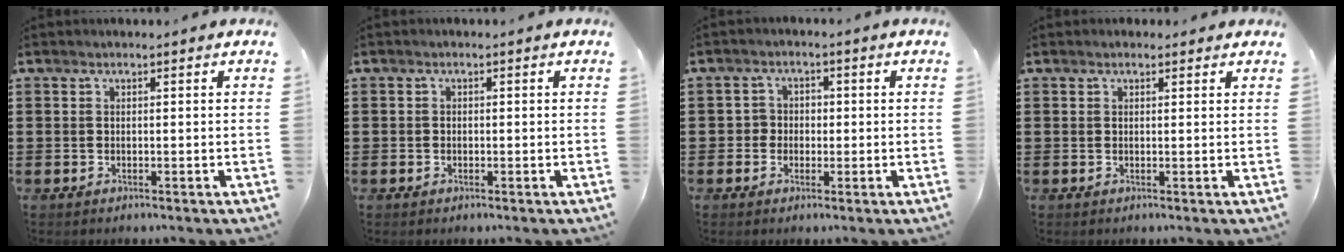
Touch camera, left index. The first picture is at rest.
{"total": 0.7, "force": [-0.4, 0.6, 0.2], "torque": [-0.006, 0.000, -0.008]}
{"total": 2.4, "force": [-0.7, 2.3, 0.6], "torque": [-0.022, 0.009, -0.018]}
{"total": 0.8, "force": [0.5, 0.5, 0.3], "torque": [-0.006, 0.006, 0.009]}